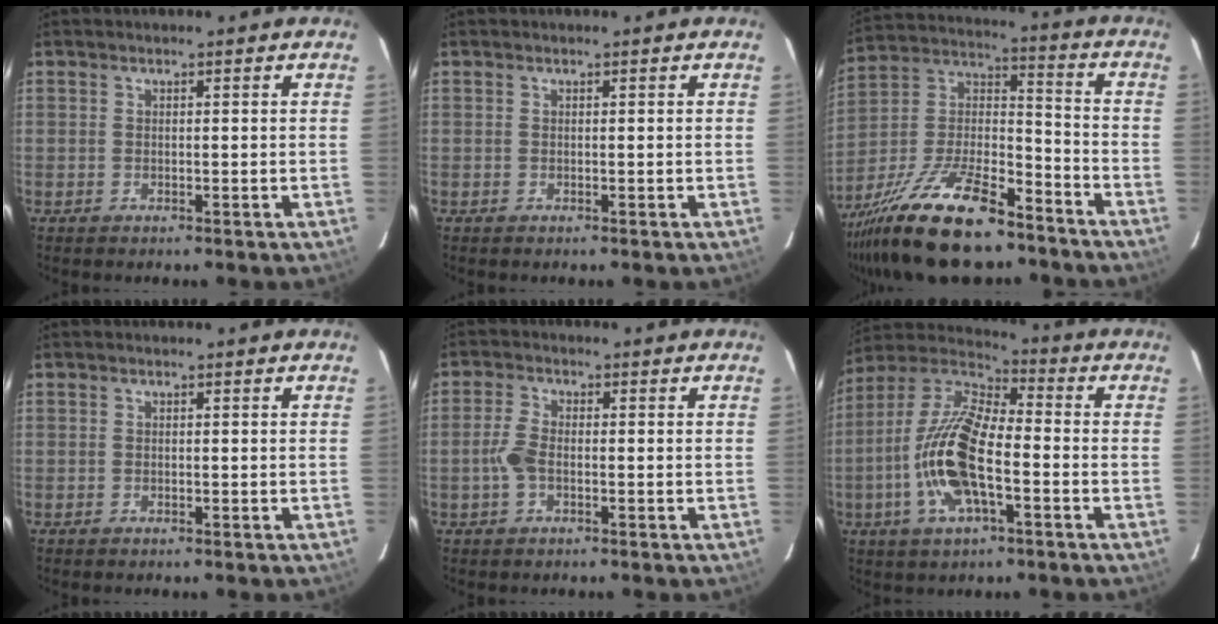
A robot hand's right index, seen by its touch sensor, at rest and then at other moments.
{"total": 0.0}
{"total": 23.5, "force": [-16.6, 7.9, 14.7], "torque": [-0.297, -0.012, -0.283]}
{"total": 0.0}
{"total": 4.0, "force": [-1.0, 2.0, 3.3], "torque": [-0.079, 0.005, -0.020]}
{"total": 16.5, "force": [-4.5, 6.4, 14.6], "torque": [-0.302, 0.000, -0.094]}